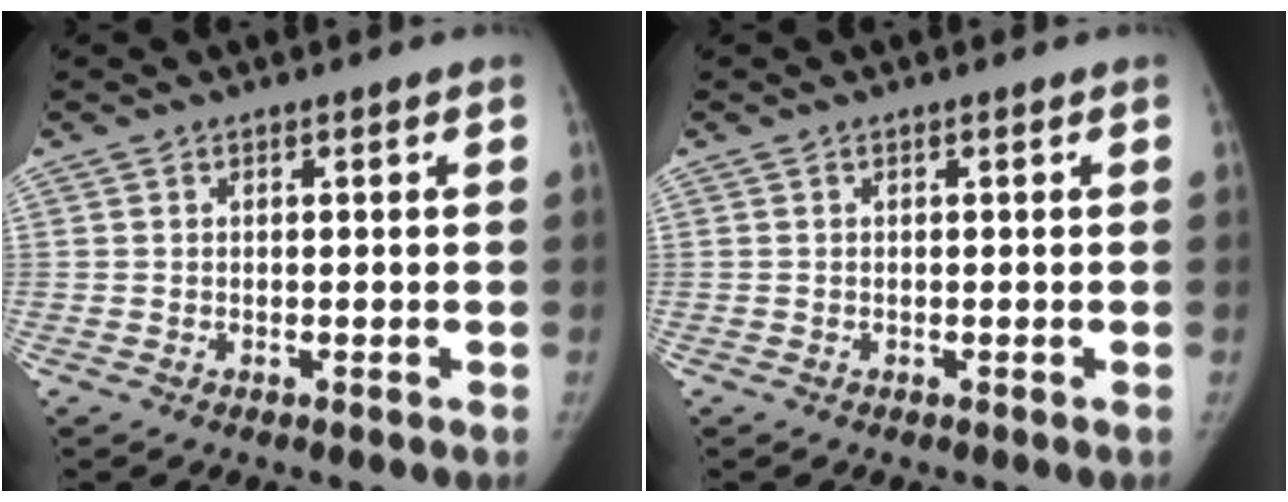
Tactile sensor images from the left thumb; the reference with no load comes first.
{"total": 0.0}